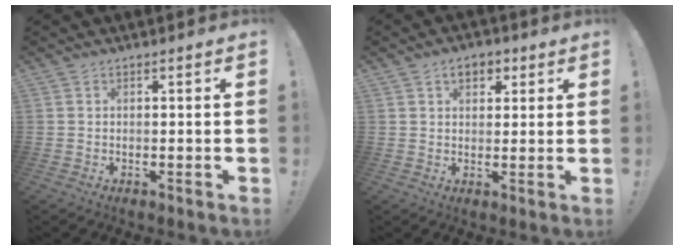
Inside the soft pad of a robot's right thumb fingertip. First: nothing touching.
{"total": 5.4, "force": [2.3, 3.7, 3.2], "torque": [-0.031, -0.004, 0.038]}